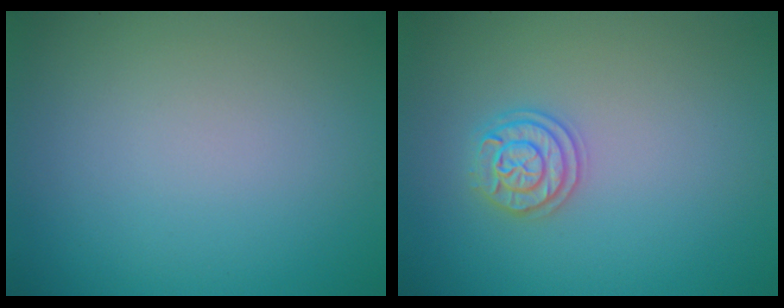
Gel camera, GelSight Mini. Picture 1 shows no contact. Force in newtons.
{"total": 2.1, "press": 2.1, "slide": 0.3}